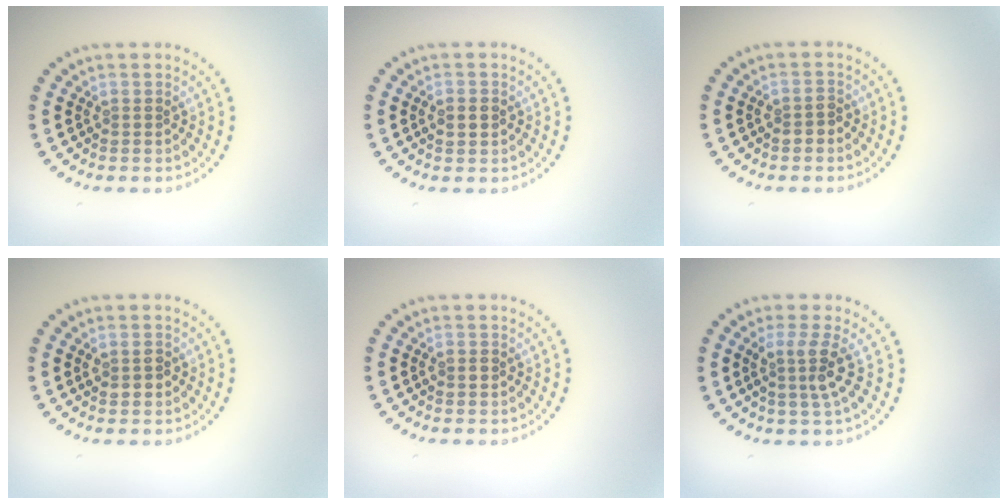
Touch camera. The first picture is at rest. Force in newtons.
{"total": 2.0, "press": 2.0, "slide": 0.0}
{"total": 1.4, "press": 1.3, "slide": 0.5}
{"total": 1.4, "press": 1.4, "slide": 0.1}
{"total": 1.2, "press": 1.2, "slide": 0.2}
{"total": 2.7, "press": 2.0, "slide": 1.8}